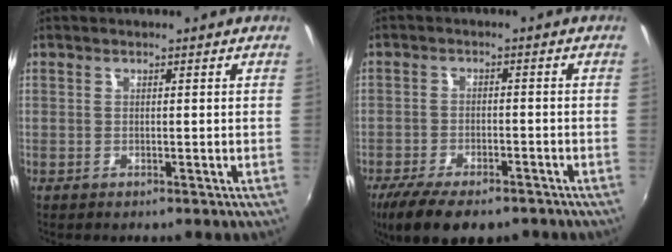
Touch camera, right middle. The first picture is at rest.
{"total": 12.7, "force": [-9.3, 4.6, 7.4], "torque": [-0.159, -0.036, -0.148]}